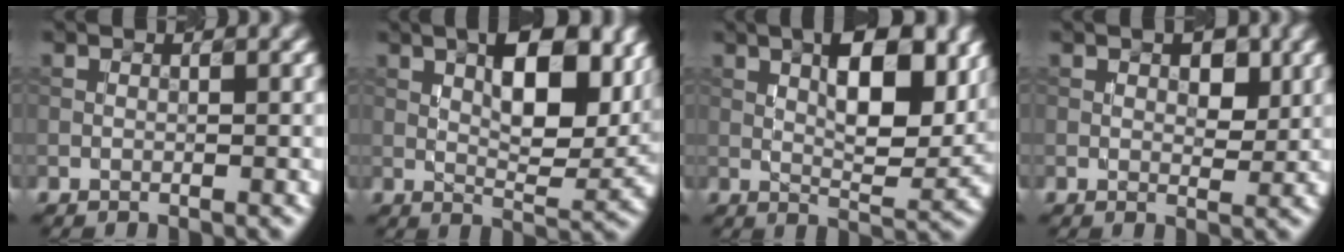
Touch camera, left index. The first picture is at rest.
{"total": 9.1, "force": [3.4, 3.8, 7.6], "torque": [-0.108, 0.001, 0.055]}
{"total": 8.1, "force": [2.6, 3.2, 7.0], "torque": [-0.098, 0.003, 0.043]}
{"total": 2.6, "force": [0.9, 1.4, 2.0], "torque": [-0.021, -0.001, 0.016]}